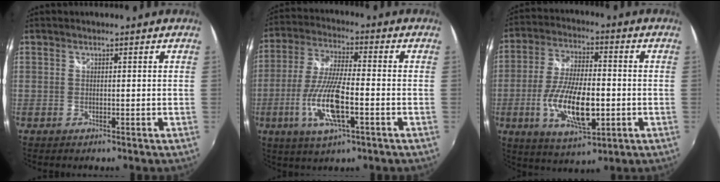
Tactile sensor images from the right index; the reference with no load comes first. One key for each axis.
{"total": 13.1, "fx": -4.2, "fy": 3.3, "fz": 12.0, "tx": -0.250, "ty": -0.010, "tz": -0.083}
{"total": 14.5, "fx": -3.5, "fy": 5.7, "fz": 12.9, "tx": -0.256, "ty": -0.012, "tz": -0.061}